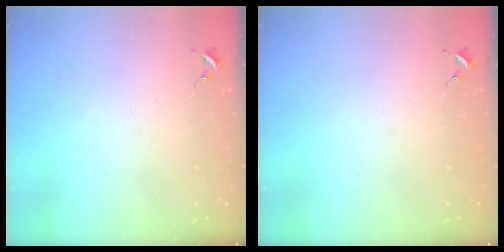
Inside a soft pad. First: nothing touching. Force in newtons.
{"total": 0.0}